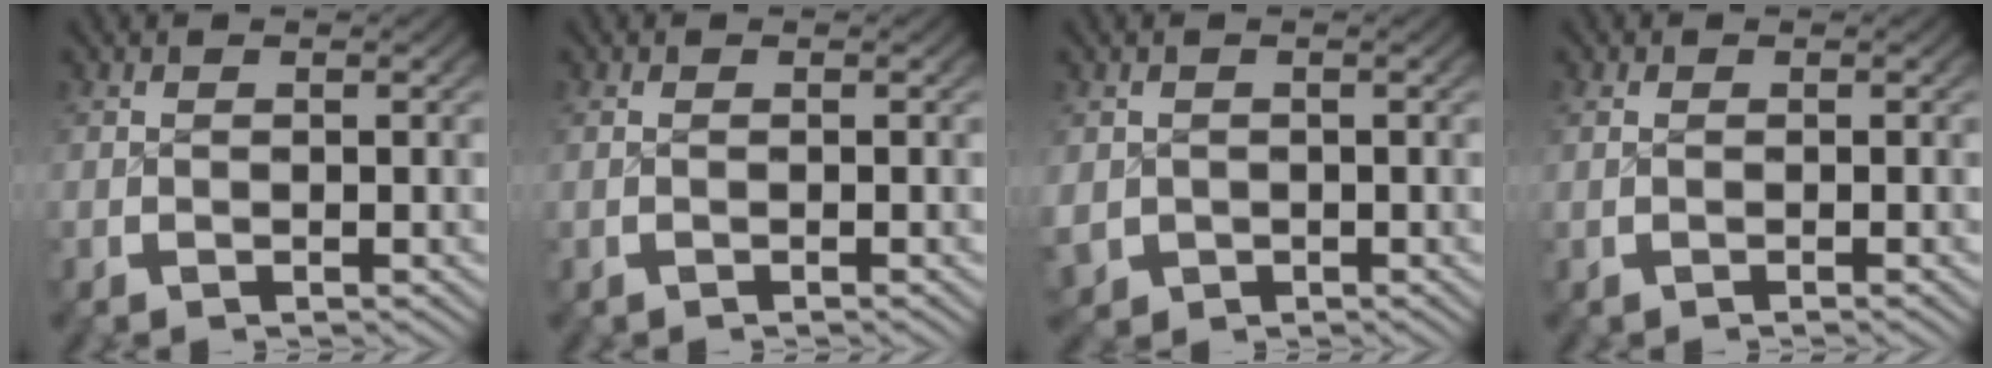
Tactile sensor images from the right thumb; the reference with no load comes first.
{"total": 0.5, "force": [-0.2, -0.3, 0.4], "torque": [-0.007, 0.002, -0.004]}
{"total": 3.4, "force": [-1.0, 3.2, 1.0], "torque": [-0.031, -0.026, -0.002]}
{"total": 0.6, "force": [-0.2, 0.0, 0.6], "torque": [-0.007, 0.003, -0.003]}